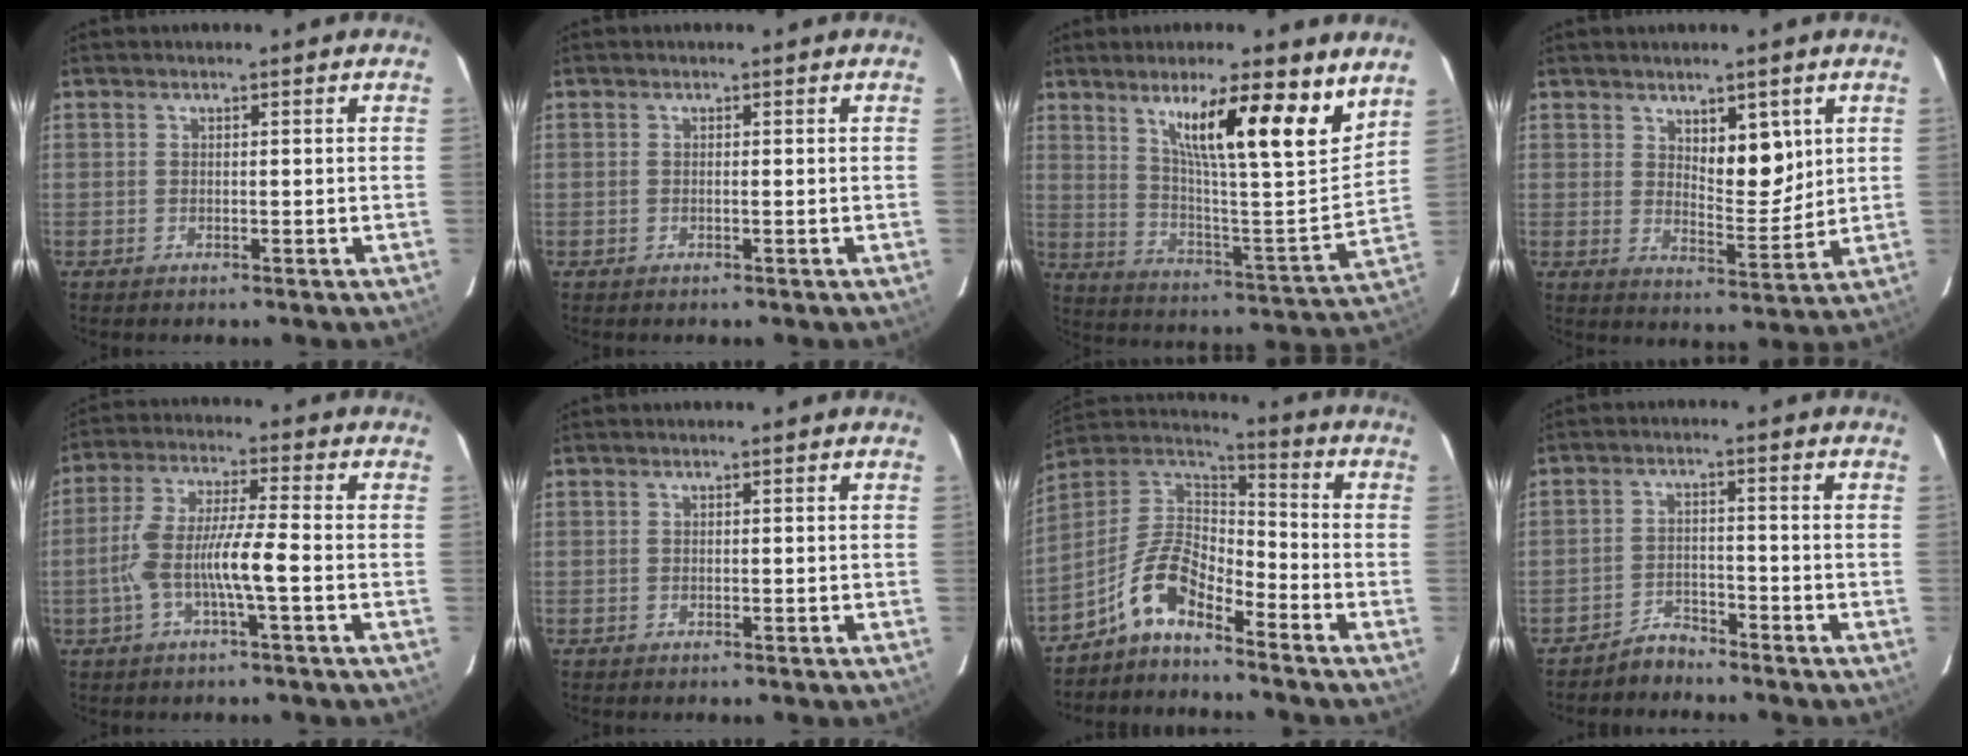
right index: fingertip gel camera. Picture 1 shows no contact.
{"total": 0.0}
{"total": 17.1, "force": [10.2, 1.4, 13.7], "torque": [-0.202, -0.009, 0.162]}
{"total": 6.7, "force": [2.8, 2.6, 5.4], "torque": [-0.086, -0.006, 0.052]}
{"total": 9.0, "force": [-2.3, 0.5, 8.7], "torque": [-0.177, 0.014, -0.049]}
{"total": 0.0}
{"total": 9.1, "force": [-6.4, 3.2, 5.7], "torque": [-0.128, 0.034, -0.125]}
{"total": 3.0, "force": [-2.9, 0.8, -0.3], "torque": [0.009, -0.006, -0.051]}